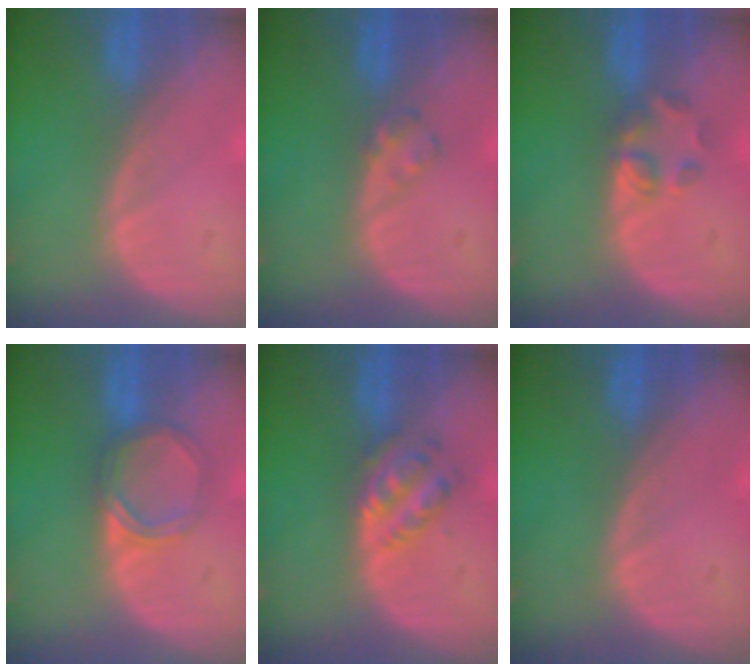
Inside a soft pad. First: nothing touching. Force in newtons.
{"total": 1.6, "press": 1.6, "slide": 0.2}
{"total": 2.7, "press": 2.6, "slide": 0.9}
{"total": 4.1, "press": 4.1, "slide": 0.4}
{"total": 4.6, "press": 4.1, "slide": 2.2}
{"total": 0.0}